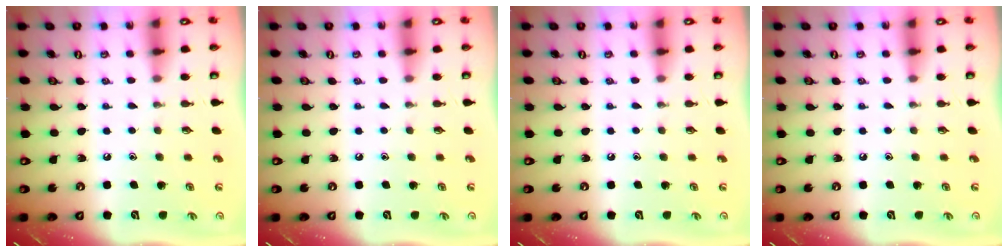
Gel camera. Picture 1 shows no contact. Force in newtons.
{"total": 0.0}
{"total": 0.0}
{"total": 0.0}